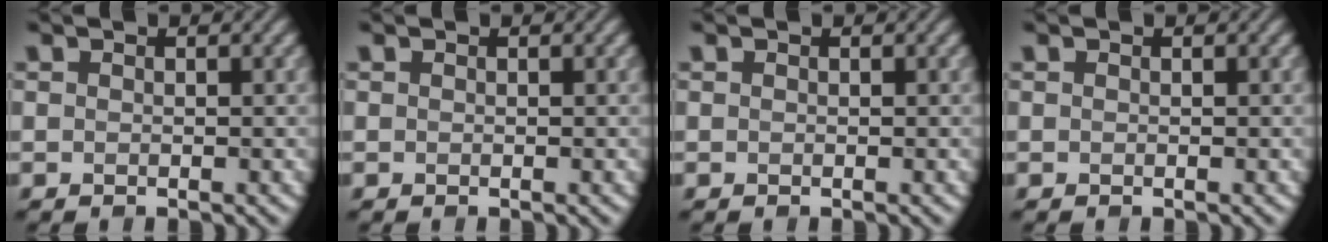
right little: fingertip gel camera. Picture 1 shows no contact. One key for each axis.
{"total": 0.0}
{"total": 0.0}
{"total": 0.0}